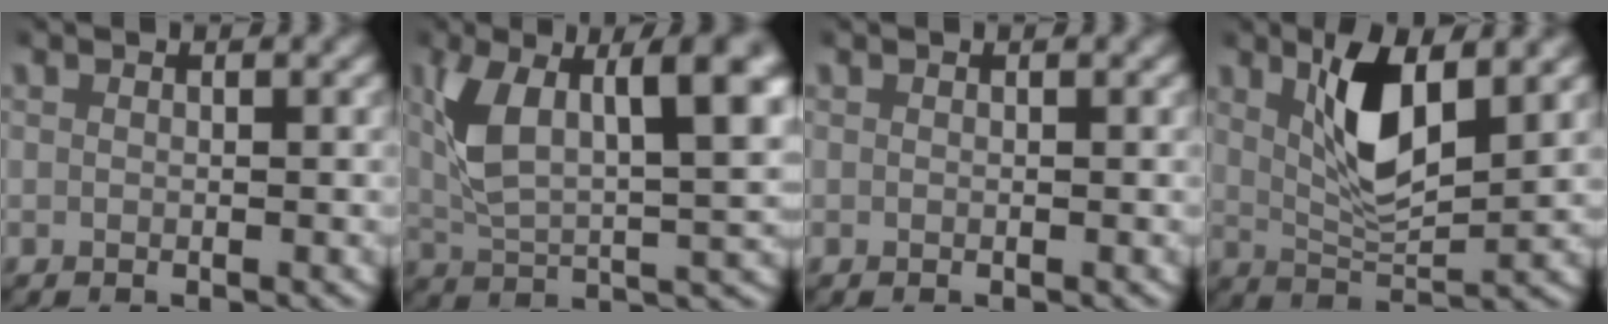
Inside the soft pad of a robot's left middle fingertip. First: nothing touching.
{"total": 10.3, "force": [2.5, 4.9, 8.7], "torque": [-0.149, 0.000, 0.046]}
{"total": 0.0}
{"total": 5.3, "force": [2.1, 1.4, 4.6], "torque": [-0.088, -0.003, 0.040]}